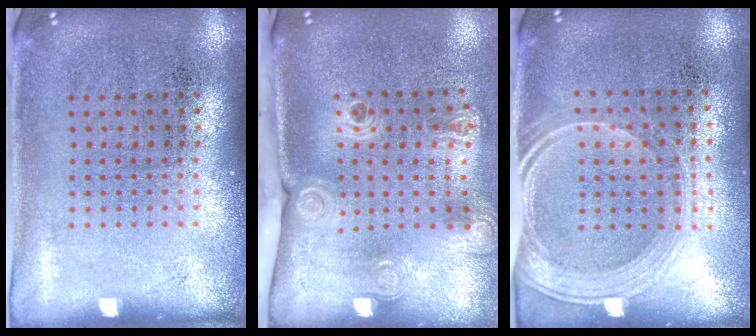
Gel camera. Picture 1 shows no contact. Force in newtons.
{"total": 2.2, "press": 1.6, "slide": 1.6}
{"total": 2.0, "press": 1.7, "slide": 1.1}